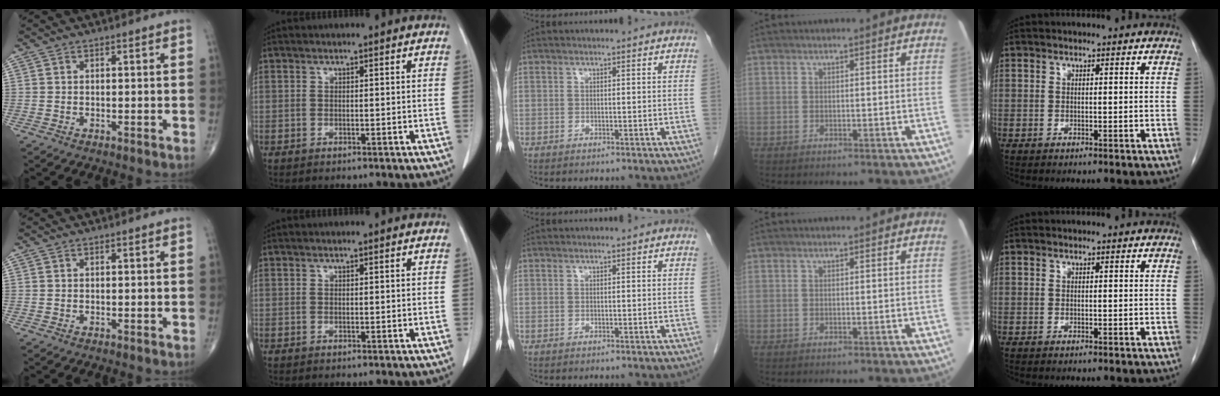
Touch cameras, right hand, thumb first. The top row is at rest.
{}